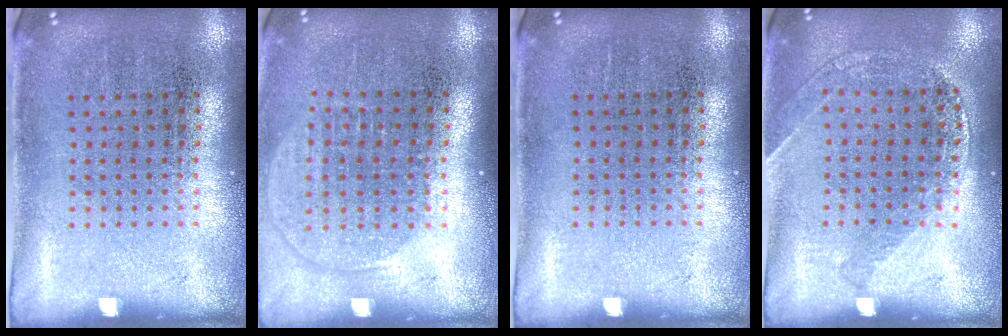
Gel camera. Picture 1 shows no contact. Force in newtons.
{"total": 1.4, "press": 1.2, "slide": 0.7}
{"total": 0.0}
{"total": 1.2, "press": 1.2, "slide": 0.1}